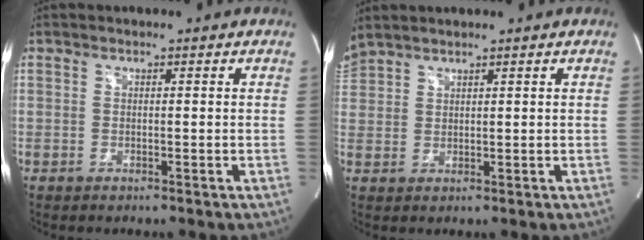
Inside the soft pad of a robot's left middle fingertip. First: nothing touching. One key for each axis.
{"total": 4.3, "fx": 4.0, "fy": 0.3, "fz": 1.3, "tx": -0.040, "ty": 0.030, "tz": 0.087}